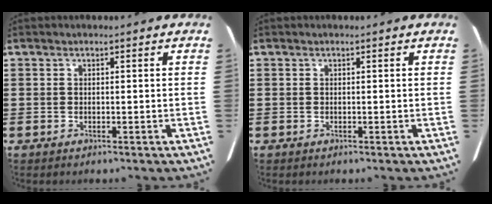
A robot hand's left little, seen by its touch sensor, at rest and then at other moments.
{"total": 0.0}